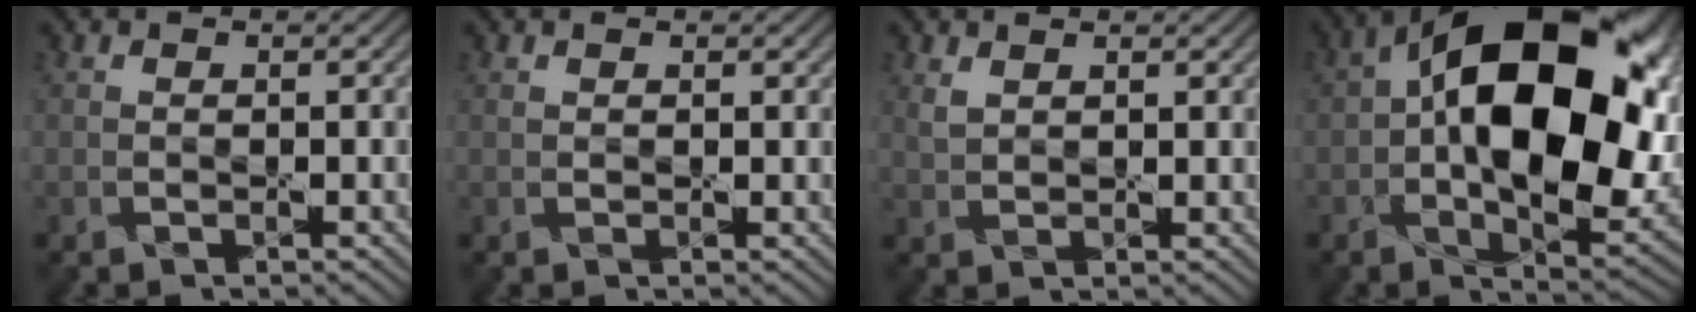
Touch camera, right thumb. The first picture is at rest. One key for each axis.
{"total": 0.8, "fx": 0.5, "fy": 0.5, "fz": 0.4, "tx": -0.010, "ty": -0.002, "tz": 0.011}
{"total": 2.0, "fx": 1.3, "fy": 1.0, "fz": 1.0, "tx": -0.031, "ty": -0.003, "tz": 0.030}
{"total": 20.3, "fx": 2.6, "fy": 11.4, "fz": 16.5, "tx": -0.276, "ty": -0.010, "tz": 0.047}